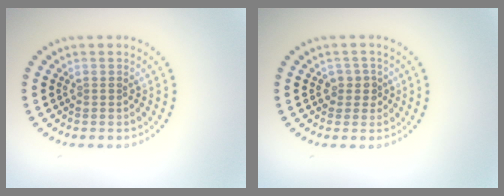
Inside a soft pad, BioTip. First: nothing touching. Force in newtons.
{"total": 1.8, "press": 1.5, "slide": 1.0}